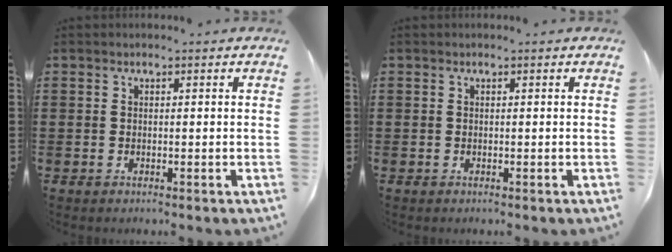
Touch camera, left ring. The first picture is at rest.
{"total": 0.0}